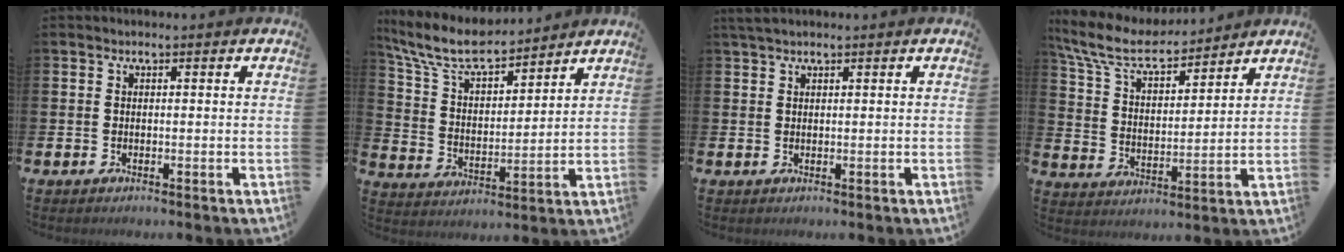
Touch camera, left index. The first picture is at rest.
{"total": 8.7, "force": [7.9, 2.0, 3.3], "torque": [-0.101, -0.044, 0.142]}
{"total": 1.6, "force": [1.4, 0.3, 0.7], "torque": [-0.013, 0.004, 0.025]}
{"total": 8.7, "force": [7.7, 2.5, 3.1], "torque": [-0.100, -0.044, 0.138]}